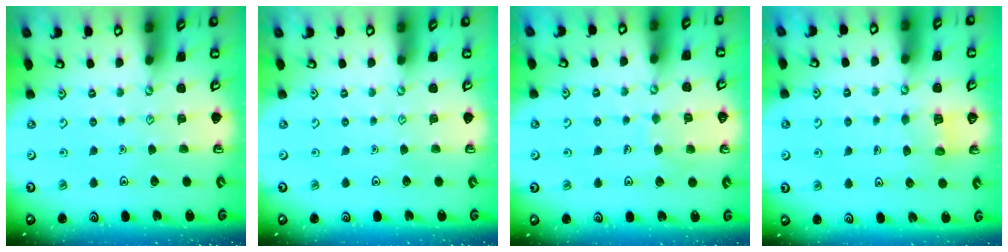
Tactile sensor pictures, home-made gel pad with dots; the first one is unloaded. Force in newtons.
{"total": 0.0}
{"total": 6.0, "press": 6.0, "slide": 0.3}
{"total": 5.1, "press": 5.1, "slide": 0.5}